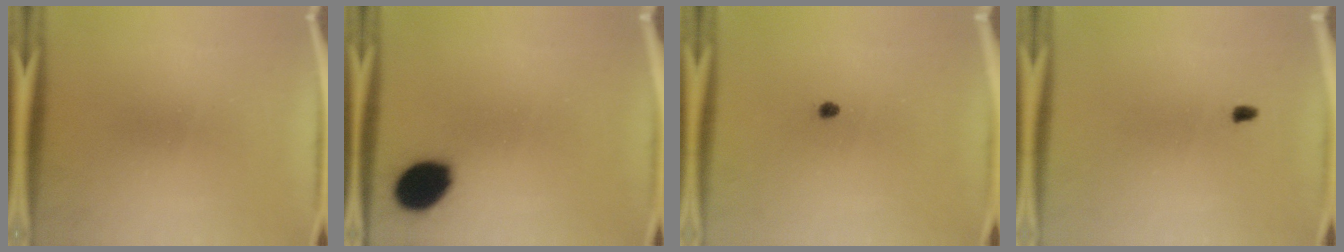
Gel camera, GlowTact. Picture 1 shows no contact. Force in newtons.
{"total": 10.3}
{"total": 1.0}
{"total": 0.9}